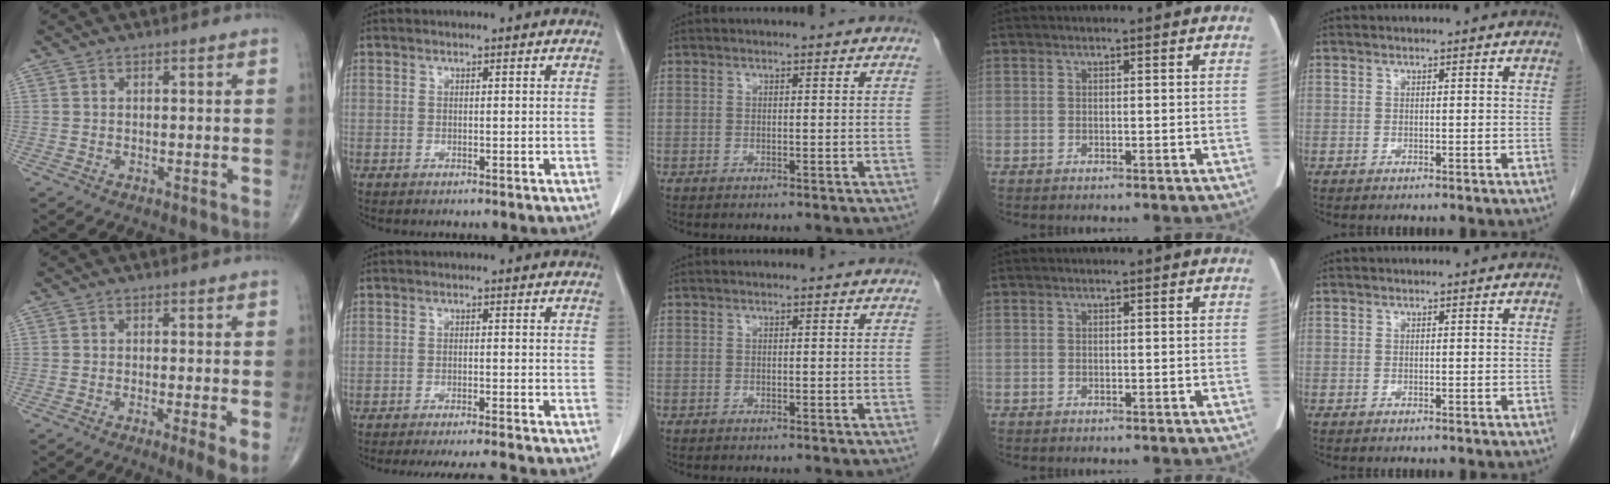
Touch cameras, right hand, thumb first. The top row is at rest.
{"thumb": {"total": 4.1, "force": [-1.1, 0.4, 3.9], "torque": [-0.072, -0.014, -0.021]}, "index": {"total": 7.3, "force": [-6.8, -0.5, 2.6], "torque": [-0.028, -0.011, -0.099]}}